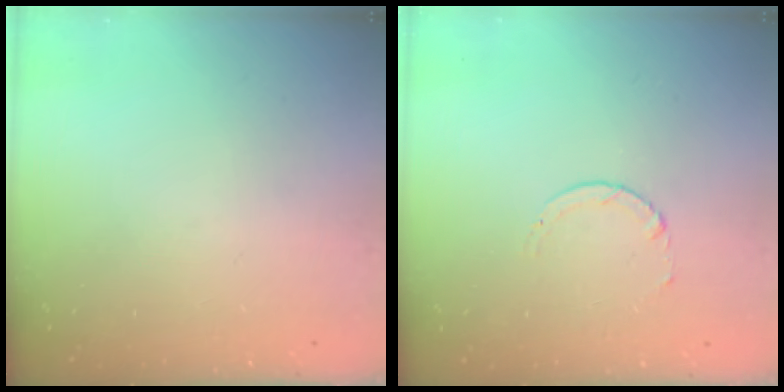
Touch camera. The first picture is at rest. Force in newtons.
{"total": 1.7, "press": 1.7, "slide": 0.2}